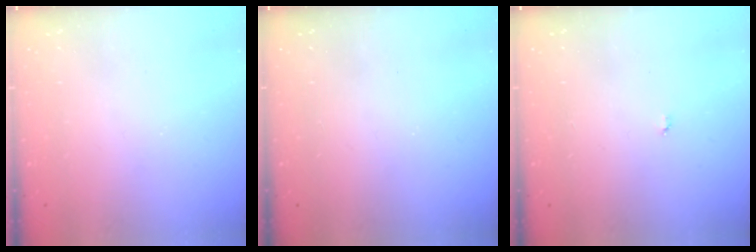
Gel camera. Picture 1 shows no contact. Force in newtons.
{"total": 0.0}
{"total": 2.9, "press": 2.9, "slide": 0.3}